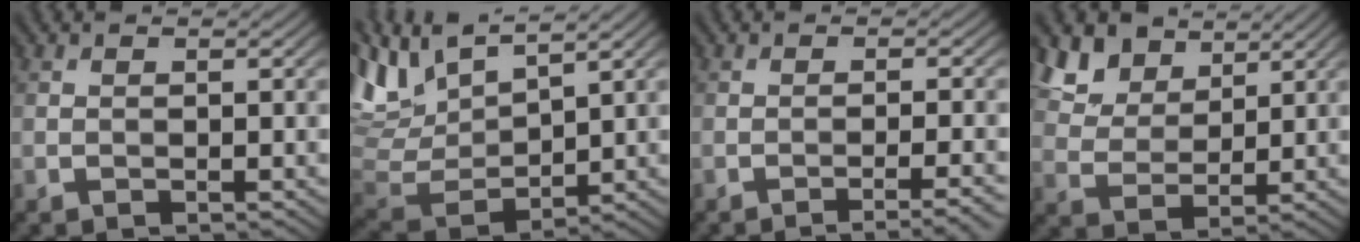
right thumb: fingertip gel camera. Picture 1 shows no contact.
{"total": 10.3, "force": [7.0, 3.6, 6.6], "torque": [-0.178, 0.013, 0.142]}
{"total": 4.1, "force": [-2.4, 0.6, 3.2], "torque": [-0.041, 0.013, -0.046]}
{"total": 7.8, "force": [5.1, 4.6, 3.6], "torque": [-0.095, -0.004, 0.108]}